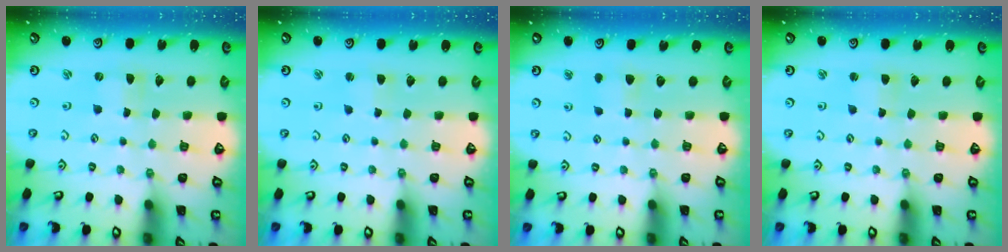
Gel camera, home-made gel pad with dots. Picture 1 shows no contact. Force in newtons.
{"total": 2.0, "press": 2.0, "slide": 0.3}
{"total": 3.5, "press": 3.4, "slide": 0.5}
{"total": 2.7, "press": 2.7, "slide": 0.3}